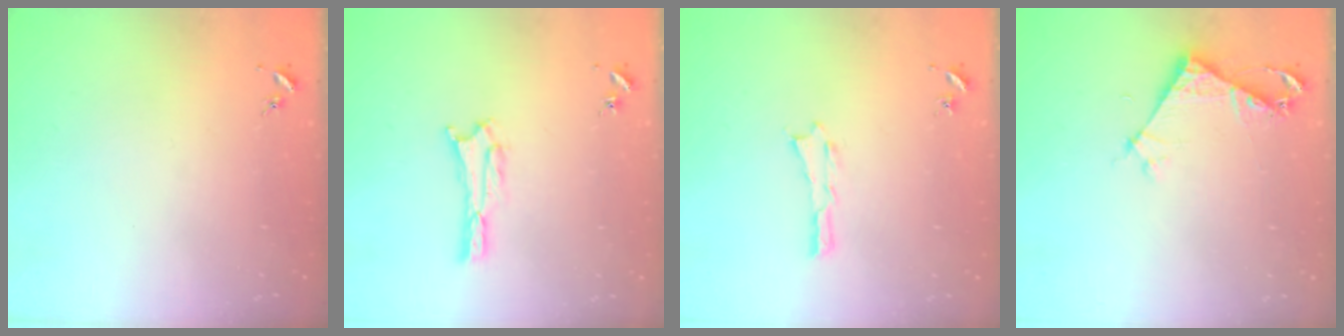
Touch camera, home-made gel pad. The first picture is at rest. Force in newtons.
{"total": 1.7, "press": 1.7, "slide": 0.3}
{"total": 0.0}
{"total": 4.0, "press": 4.0, "slide": 0.3}